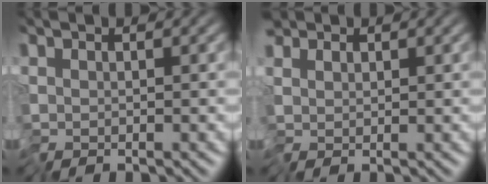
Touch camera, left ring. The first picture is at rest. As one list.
[{"total": 1.9, "force": [0.5, 1.4, 1.2], "torque": [-0.036, 0.004, 0.004]}]